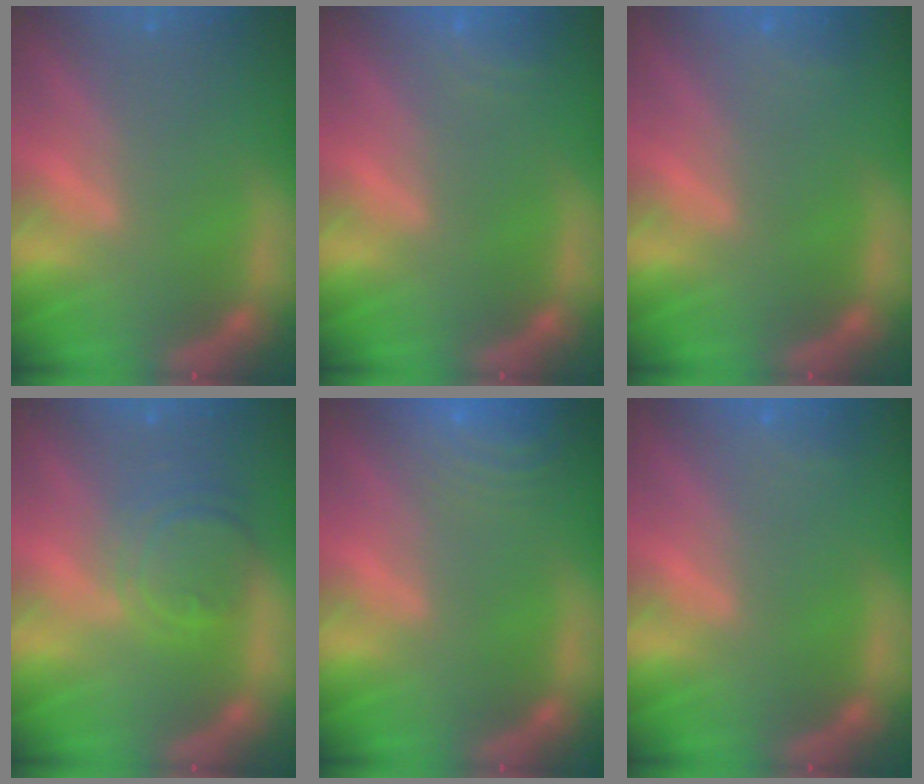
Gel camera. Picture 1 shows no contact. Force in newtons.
{"total": 2.5}
{"total": 1.4}
{"total": 5.0}
{"total": 8.5}
{"total": 1.4}